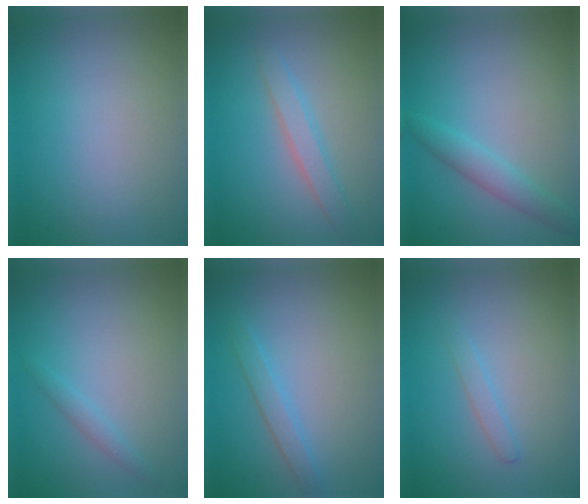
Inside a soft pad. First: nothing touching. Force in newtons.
{"total": 2.3, "press": 2.3, "slide": 0.1}
{"total": 2.4, "press": 2.4, "slide": 0.0}
{"total": 1.1, "press": 1.1, "slide": 0.0}
{"total": 1.7, "press": 1.7, "slide": 0.1}
{"total": 1.2, "press": 1.2, "slide": 0.0}